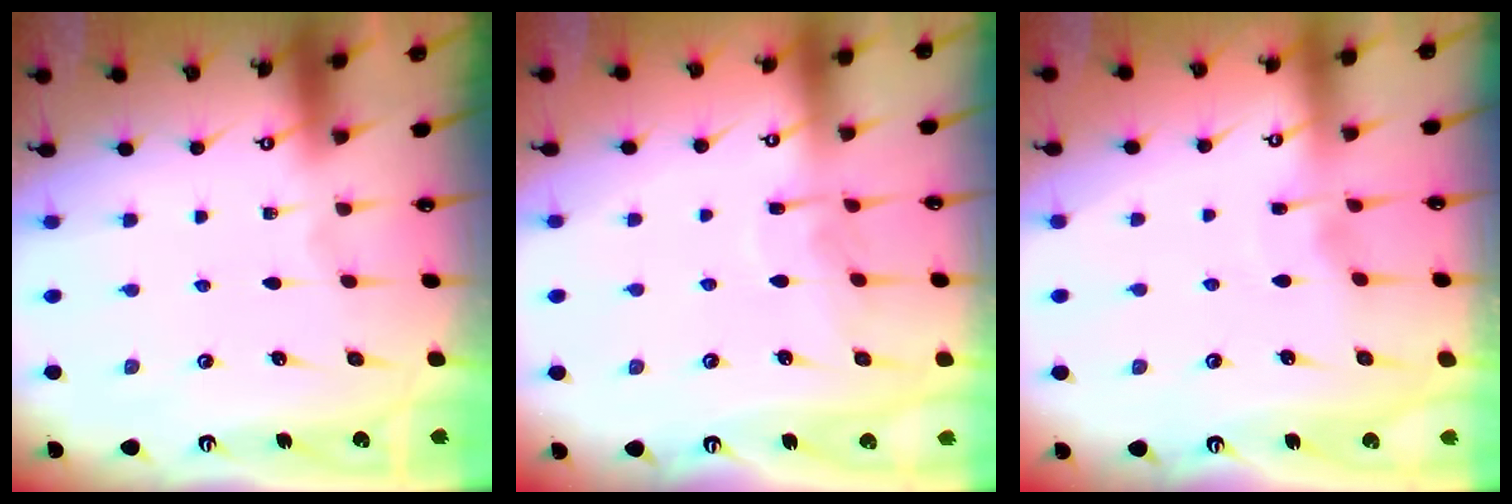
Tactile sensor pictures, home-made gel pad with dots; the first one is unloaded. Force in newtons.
{"total": 7.4, "press": 7.4, "slide": 0.0}
{"total": 3.0, "press": 2.9, "slide": 0.4}